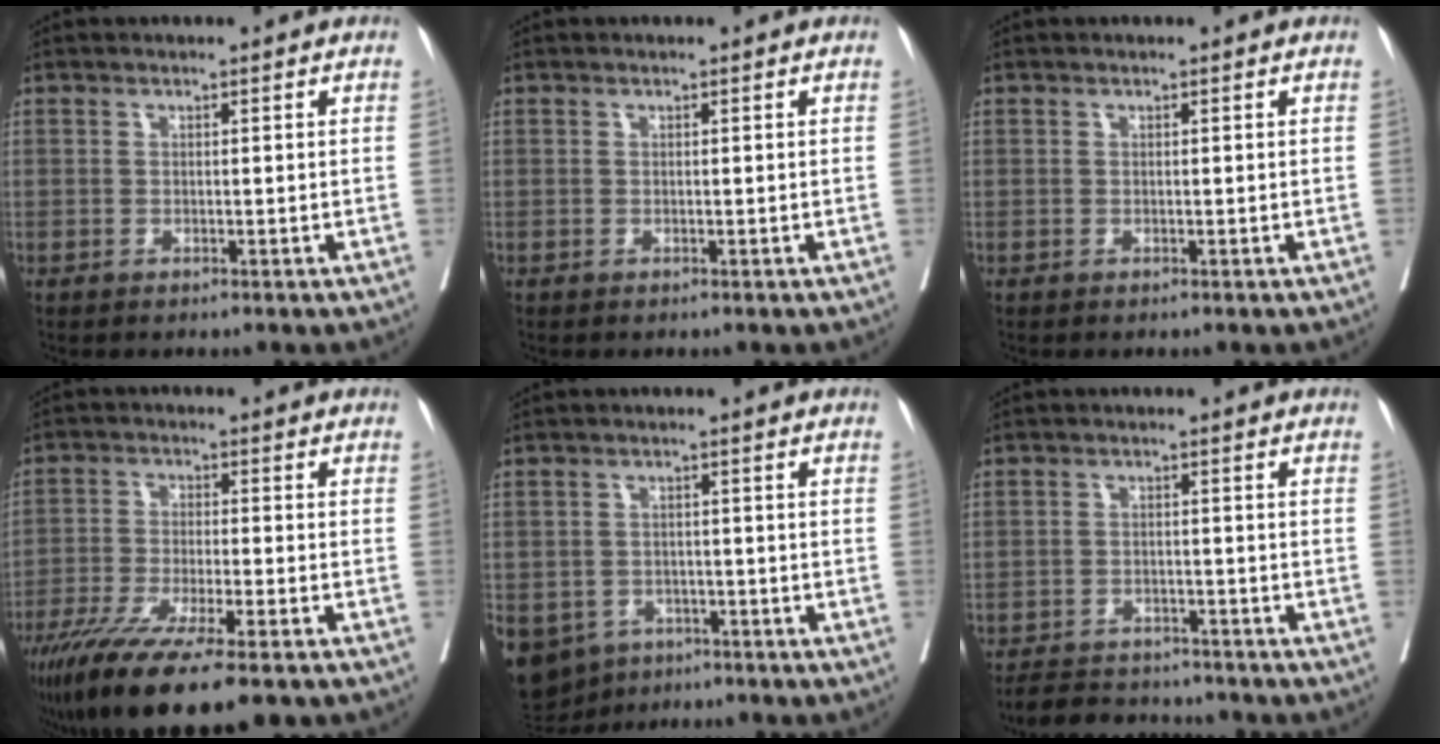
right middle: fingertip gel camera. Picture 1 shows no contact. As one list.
[{"total": 0.0}, {"total": 0.0}, {"total": 16.1, "force": [-11.5, 2.3, 11.1], "torque": [-0.188, -0.047, -0.187]}, {"total": 12.4, "force": [-6.8, 9.5, 4.1], "torque": [-0.123, -0.006, -0.088]}, {"total": 7.5, "force": [-7.1, 2.1, 1.4], "torque": [-0.020, 0.000, -0.103]}]